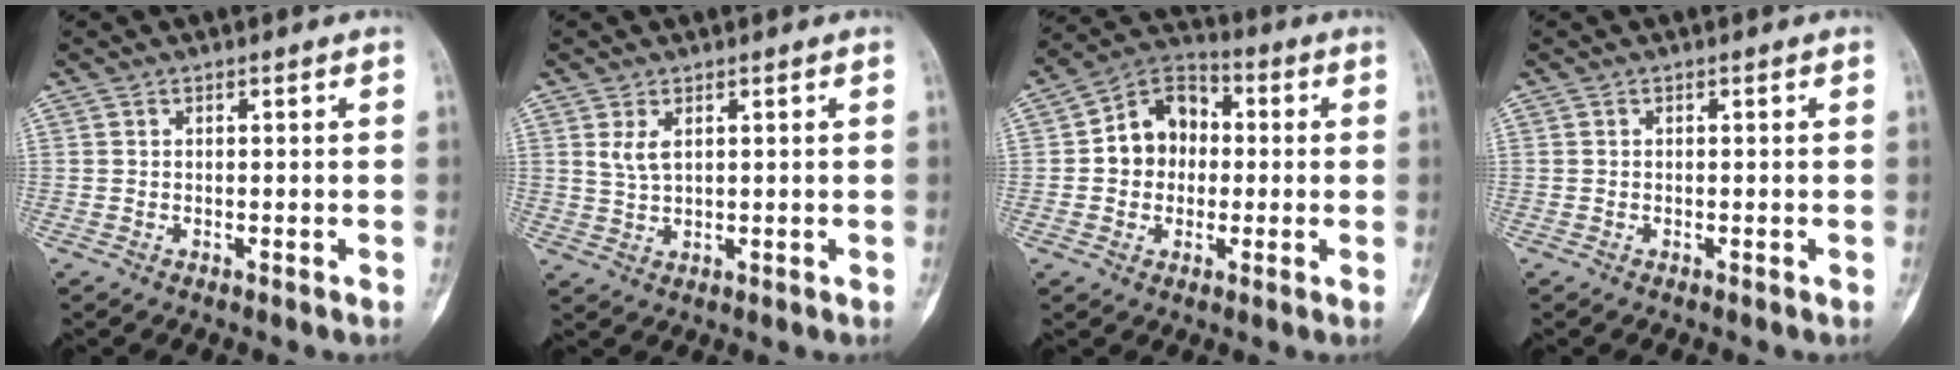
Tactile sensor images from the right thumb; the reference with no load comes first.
{"total": 3.1, "force": [1.3, 1.6, 2.3], "torque": [-0.045, -0.005, 0.032]}
{"total": 11.0, "force": [0.2, 9.1, 6.3], "torque": [-0.068, 0.030, -0.007]}
{"total": 0.0}